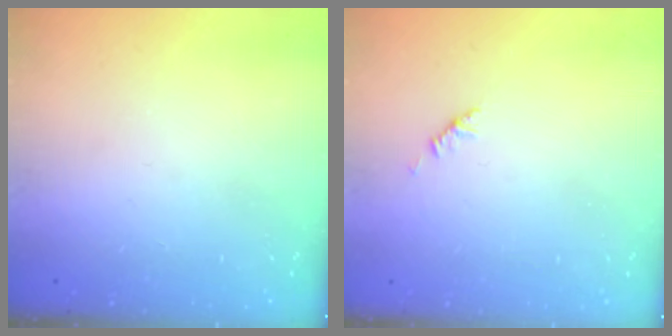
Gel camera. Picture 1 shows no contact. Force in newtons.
{"total": 1.9, "press": 1.8, "slide": 0.6}